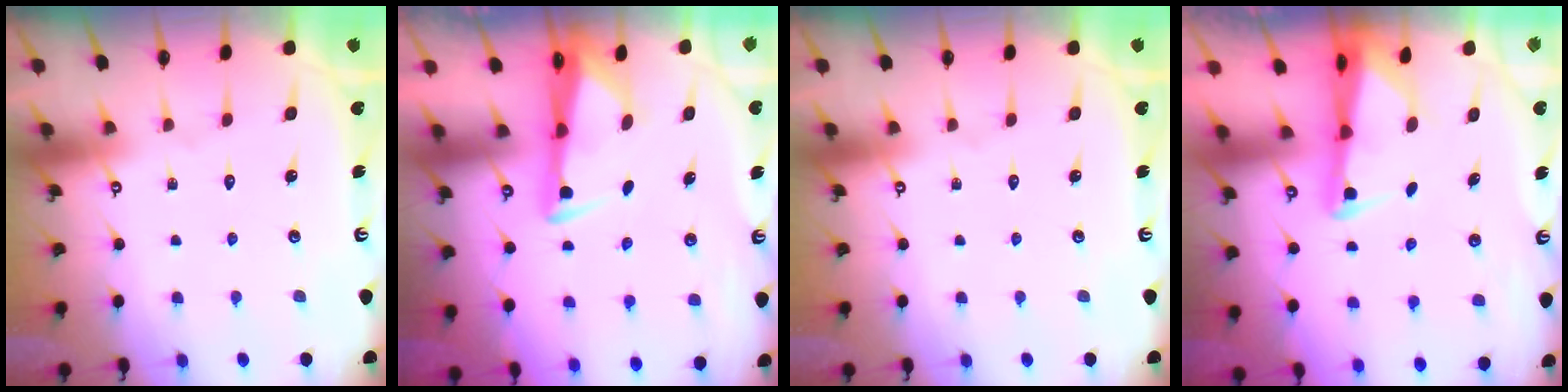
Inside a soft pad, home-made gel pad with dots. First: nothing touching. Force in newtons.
{"total": 3.0, "press": 2.8, "slide": 1.0}
{"total": 0.0}
{"total": 2.6, "press": 2.6, "slide": 0.5}